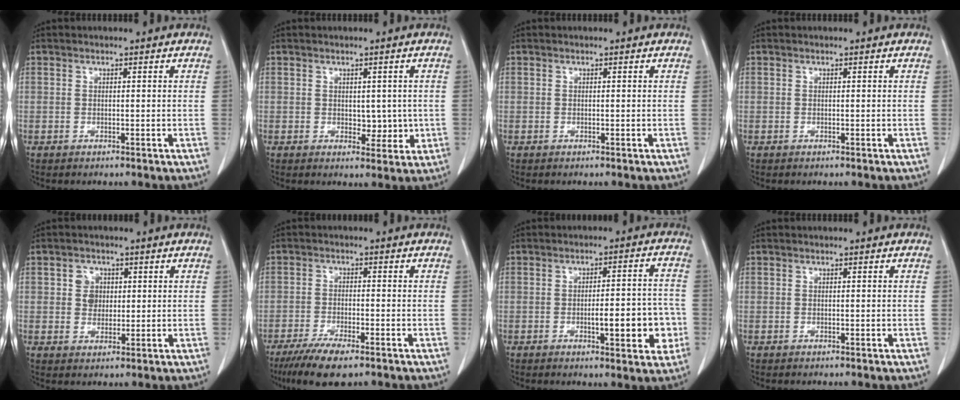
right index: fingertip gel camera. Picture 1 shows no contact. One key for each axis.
{"total": 3.8, "fx": 0.2, "fy": 2.4, "fz": 3.0, "tx": -0.030, "ty": -0.006, "tz": 0.010}
{"total": 0.0}
{"total": 0.0}
{"total": 3.5, "fx": 1.0, "fy": 3.0, "fz": 1.5, "tx": -0.024, "ty": 0.007, "tz": 0.018}
{"total": 7.5, "fx": -5.1, "fy": 1.9, "fz": 5.2, "tx": -0.091, "ty": -0.015, "tz": -0.084}
{"total": 9.2, "fx": -2.2, "fy": 2.5, "fz": 8.6, "tx": -0.111, "ty": 0.014, "tz": -0.023}
{"total": 0.0}